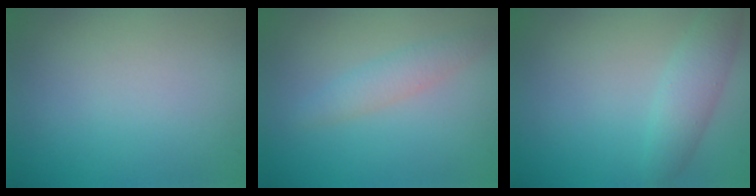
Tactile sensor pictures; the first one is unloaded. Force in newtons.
{"total": 1.8, "press": 1.8, "slide": 0.0}
{"total": 2.9, "press": 2.9, "slide": 0.2}